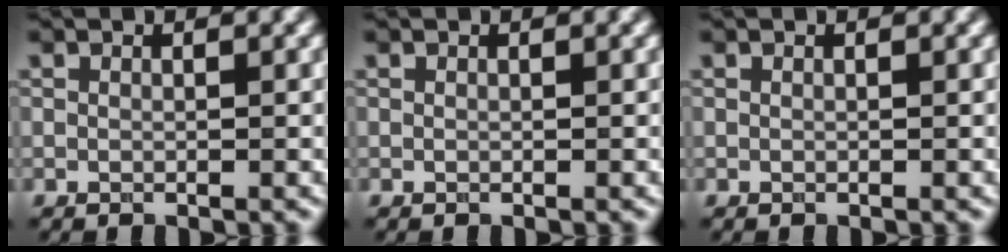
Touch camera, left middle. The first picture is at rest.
{"total": 0.0}
{"total": 0.0}